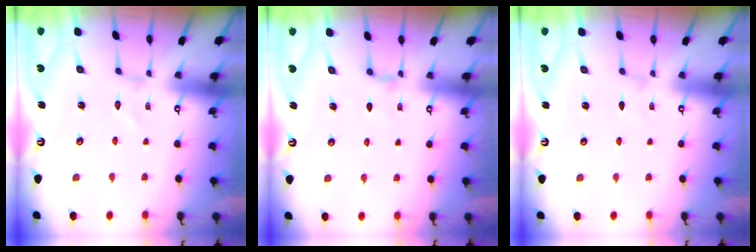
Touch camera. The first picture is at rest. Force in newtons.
{"total": 4.0, "press": 3.9, "slide": 0.5}
{"total": 0.0}